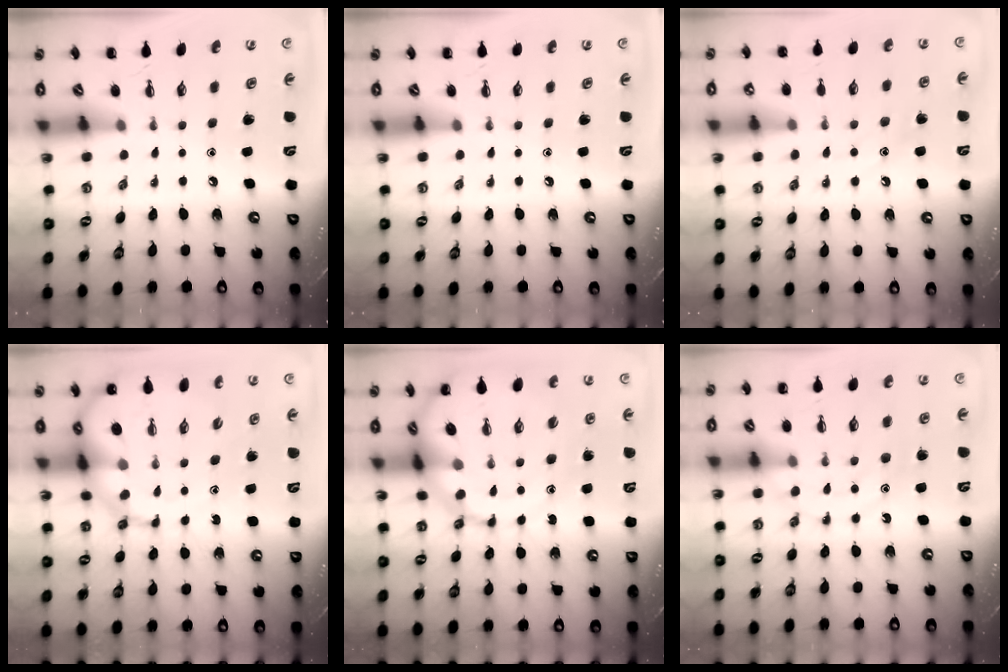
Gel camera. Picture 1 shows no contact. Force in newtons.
{"total": 0.0}
{"total": 9.2, "press": 9.1, "slide": 1.5}
{"total": 14.0, "press": 13.5, "slide": 3.7}
{"total": 15.7, "press": 15.5, "slide": 2.5}
{"total": 13.4, "press": 13.4, "slide": 0.9}